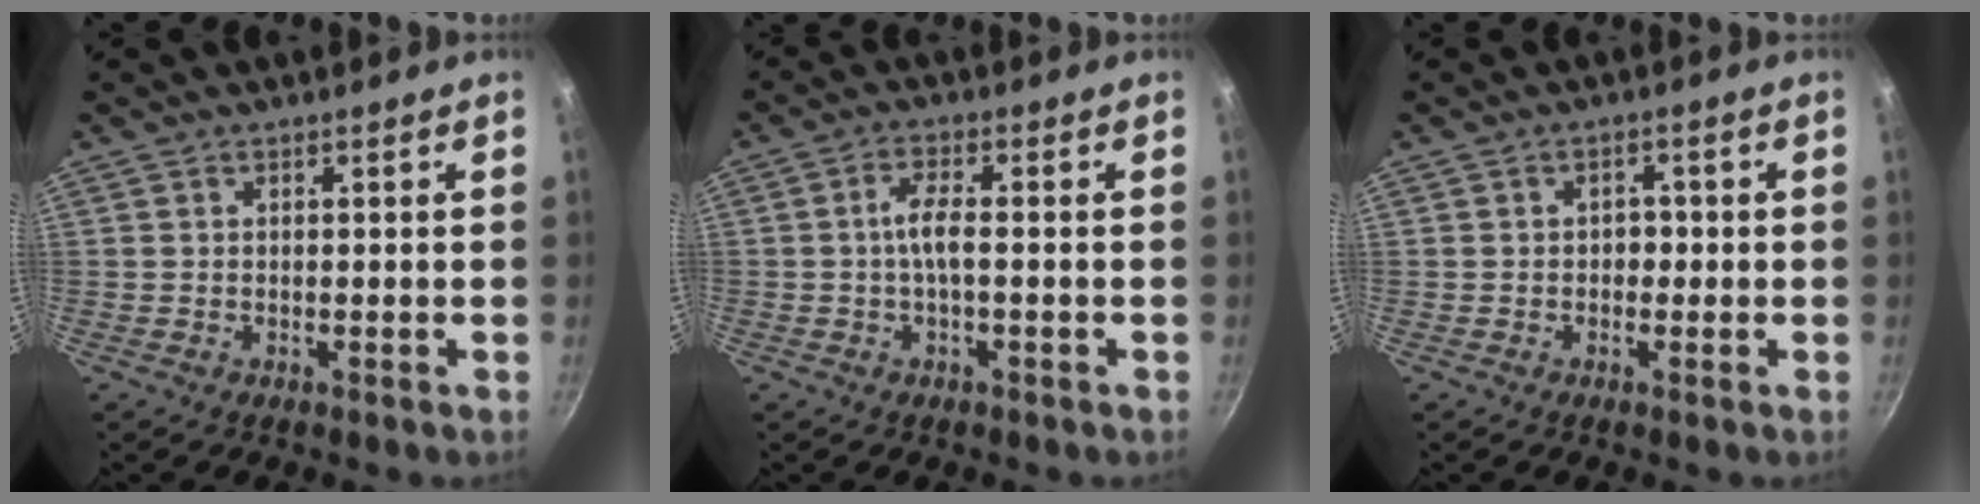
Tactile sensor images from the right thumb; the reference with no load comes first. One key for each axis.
{"total": 4.0, "fx": -0.6, "fy": 1.3, "fz": 3.7, "tx": -0.084, "ty": 0.014, "tz": -0.016}
{"total": 2.1, "fx": -0.3, "fy": 1.7, "fz": 1.2, "tx": -0.003, "ty": 0.008, "tz": -0.007}